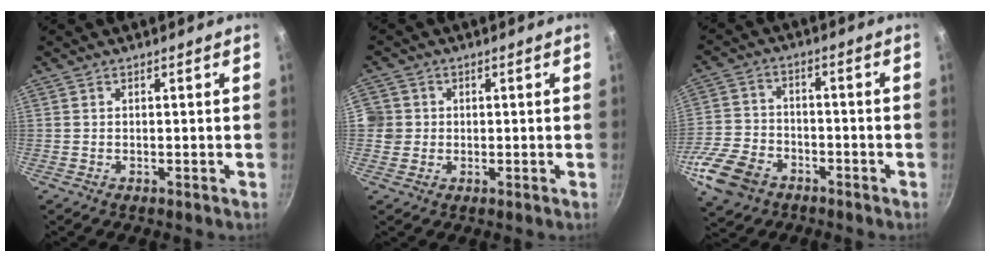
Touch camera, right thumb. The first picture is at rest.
{"total": 4.4, "force": [0.1, 4.3, 1.0], "torque": [0.006, 0.008, -0.003]}
{"total": 11.7, "force": [-6.1, 7.9, 6.0], "torque": [-0.114, 0.032, -0.122]}